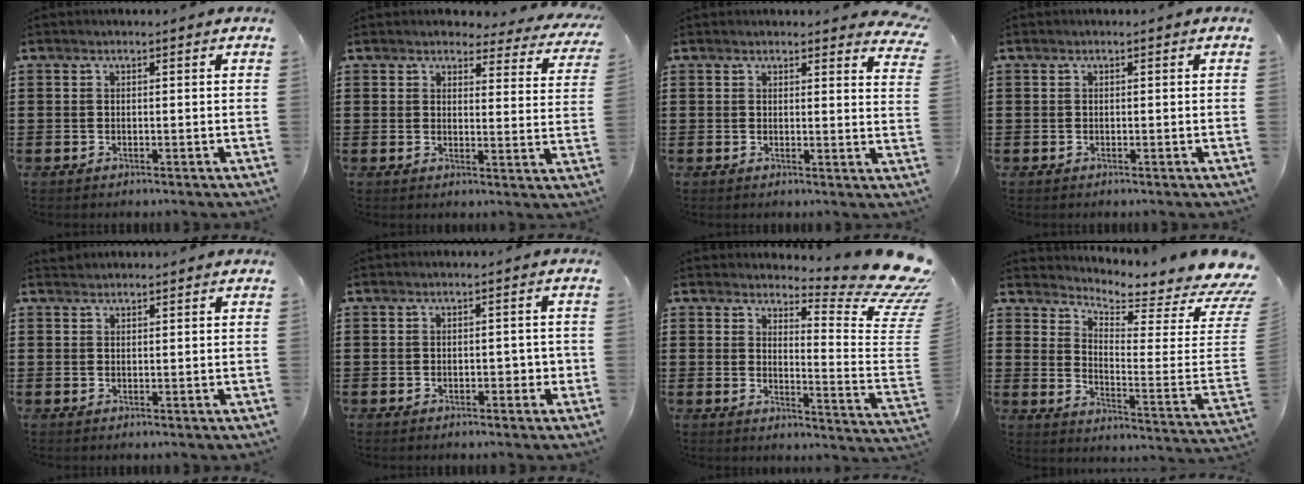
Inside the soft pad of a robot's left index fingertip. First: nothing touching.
{"total": 3.6, "force": [3.4, 0.8, 0.8], "torque": [-0.024, -0.017, 0.059]}
{"total": 2.3, "force": [2.3, 0.2, 0.5], "torque": [-0.002, -0.011, 0.039]}
{"total": 0.0}
{"total": 1.2, "force": [1.1, 0.3, 0.1], "torque": [-0.005, 0.001, 0.022]}
{"total": 2.2, "force": [-0.7, 1.1, 1.8], "torque": [-0.025, 0.002, -0.017]}
{"total": 7.6, "force": [6.1, 1.0, 4.4], "torque": [-0.069, -0.064, 0.102]}
{"total": 4.0, "force": [3.7, -0.2, 1.5], "torque": [-0.047, -0.057, 0.057]}